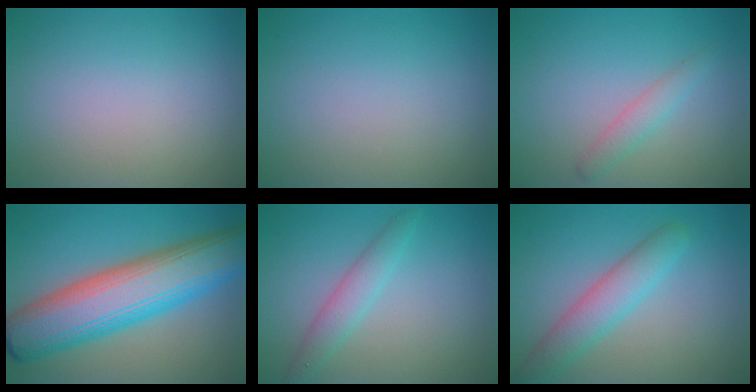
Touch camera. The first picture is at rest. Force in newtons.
{"total": 0.0}
{"total": 1.7, "press": 1.7, "slide": 0.1}
{"total": 11.8, "press": 11.8, "slide": 0.4}
{"total": 2.4, "press": 2.4, "slide": 0.1}
{"total": 3.9, "press": 3.9, "slide": 0.2}